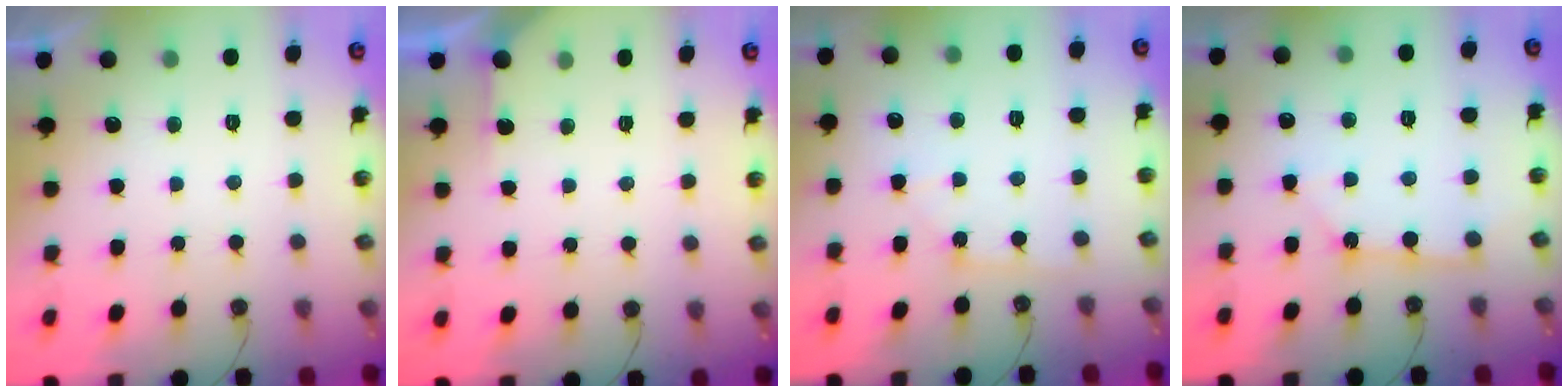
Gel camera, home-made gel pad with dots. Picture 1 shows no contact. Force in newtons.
{"total": 2.9, "press": 2.9, "slide": 0.3}
{"total": 2.5, "press": 2.5, "slide": 0.4}
{"total": 2.2, "press": 2.2, "slide": 0.3}